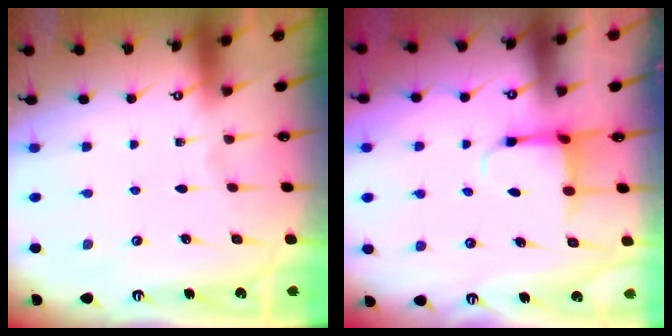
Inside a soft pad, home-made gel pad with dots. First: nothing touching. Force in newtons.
{"total": 3.9, "press": 3.8, "slide": 1.1}